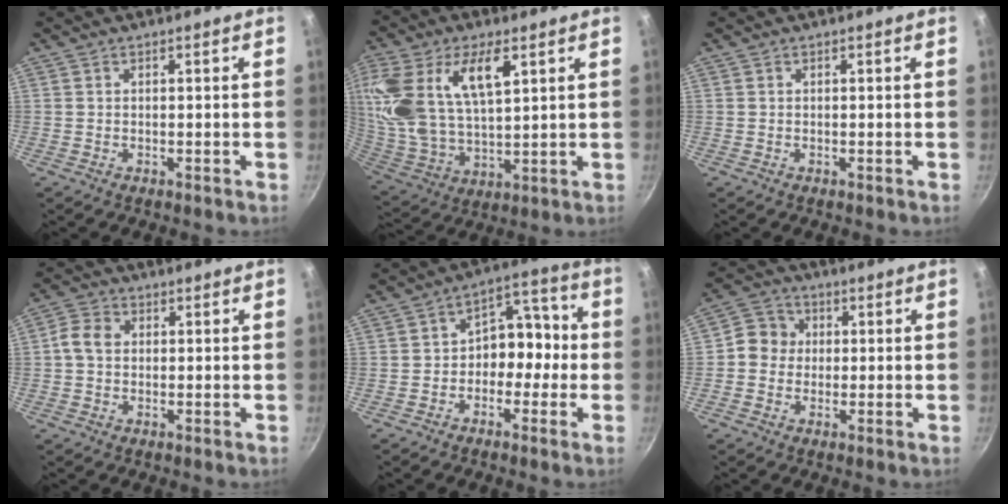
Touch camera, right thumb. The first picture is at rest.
{"total": 22.4, "force": [7.8, 11.2, 17.7], "torque": [-0.390, -0.007, 0.152]}
{"total": 0.0}
{"total": 4.7, "force": [0.3, 3.7, 2.8], "torque": [-0.051, 0.012, 0.000]}
{"total": 9.9, "force": [-1.2, 6.8, 7.0], "torque": [-0.057, 0.045, -0.034]}
{"total": 6.3, "force": [0.0, 5.9, 2.4], "torque": [-0.019, 0.017, -0.013]}